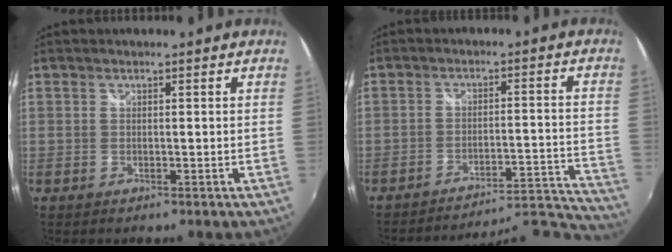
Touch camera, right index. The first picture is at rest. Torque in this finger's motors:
{"motor_torque": [-0.54, -0.55, -0.12, -0.01]}